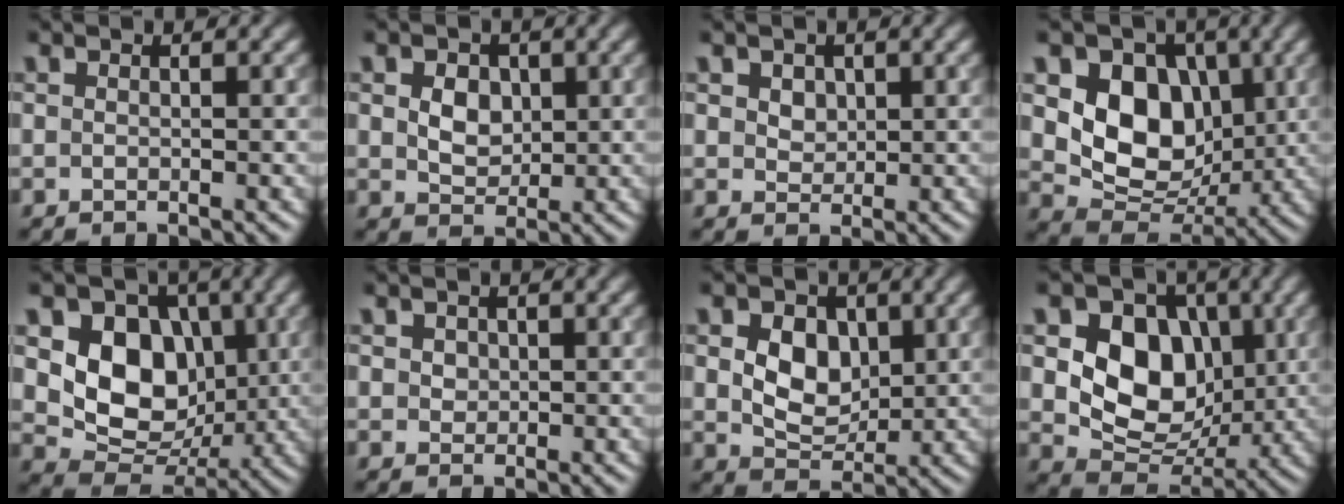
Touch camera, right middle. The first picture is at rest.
{"total": 3.3, "force": [0.8, 2.5, 2.0], "torque": [-0.035, 0.000, 0.005]}
{"total": 2.6, "force": [1.2, 1.9, 1.3], "torque": [-0.032, 0.007, 0.023]}
{"total": 8.6, "force": [1.7, 6.6, 5.3], "torque": [-0.092, -0.016, 0.029]}
{"total": 8.9, "force": [1.6, 6.9, 5.4], "torque": [-0.095, -0.016, 0.026]}
{"total": 1.3, "force": [0.4, 1.1, 0.5], "torque": [-0.008, 0.004, 0.005]}
{"total": 4.9, "force": [1.0, 3.5, 3.3], "torque": [-0.063, -0.004, 0.014]}
{"total": 8.3, "force": [1.3, 6.4, 5.2], "torque": [-0.090, -0.010, 0.021]}